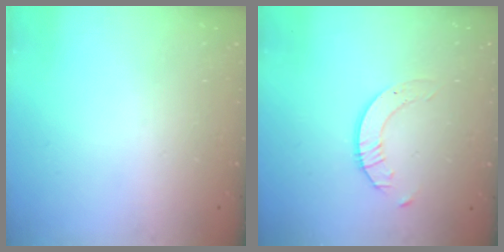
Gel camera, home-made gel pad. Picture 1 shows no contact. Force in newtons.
{"total": 2.0, "press": 2.0, "slide": 0.2}